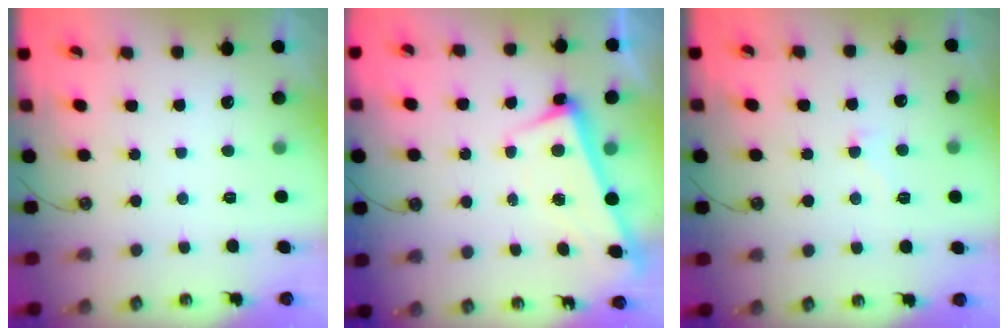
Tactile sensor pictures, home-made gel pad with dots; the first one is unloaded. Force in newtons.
{"total": 2.6, "press": 2.5, "slide": 0.7}
{"total": 2.7, "press": 2.6, "slide": 0.9}